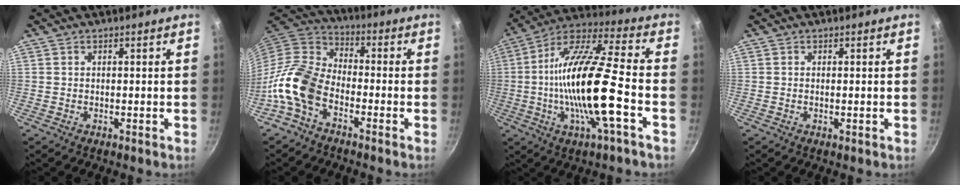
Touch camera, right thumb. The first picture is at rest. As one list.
[{"total": 11.9, "force": [-5.6, 7.4, 7.5], "torque": [-0.140, 0.058, -0.133]}, {"total": 20.5, "force": [-4.1, 4.2, 19.6], "torque": [-0.360, 0.025, -0.086]}, {"total": 0.5, "force": [-0.1, 0.1, 0.5], "torque": [-0.009, -0.001, -0.003]}]